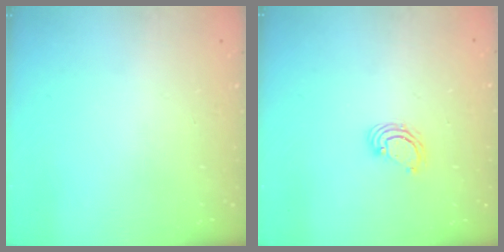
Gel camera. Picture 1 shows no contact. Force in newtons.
{"total": 3.8, "press": 3.8, "slide": 0.1}